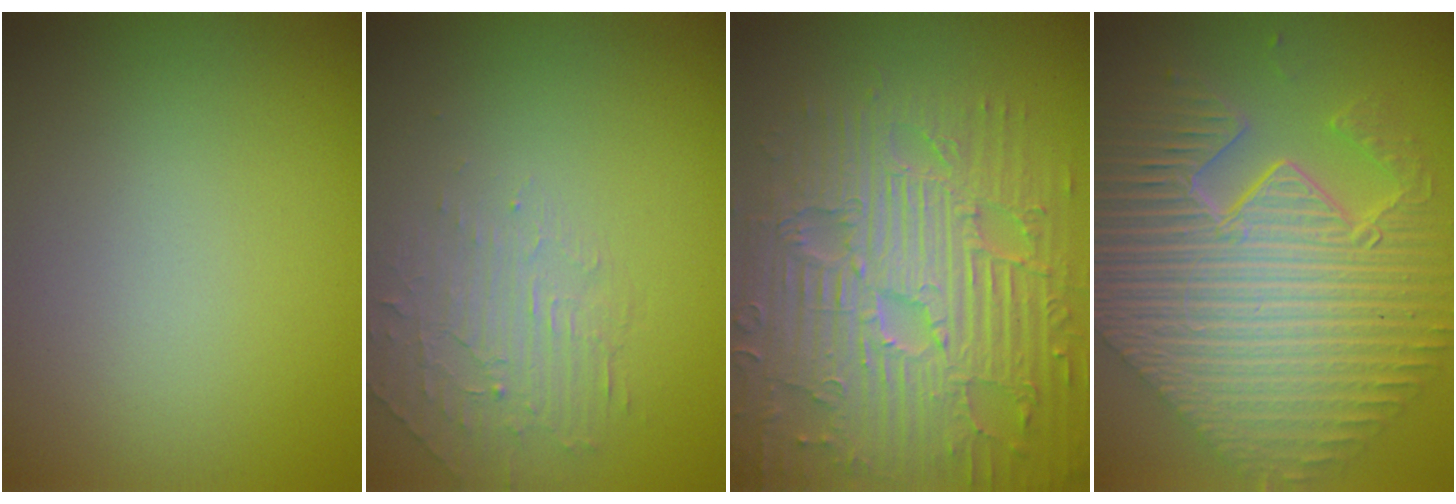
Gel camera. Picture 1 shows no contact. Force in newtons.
{"total": 1.9, "press": 0.6, "slide": 1.8}
{"total": 9.4, "press": 6.9, "slide": 6.4}
{"total": 11.5, "press": 7.7, "slide": 8.5}